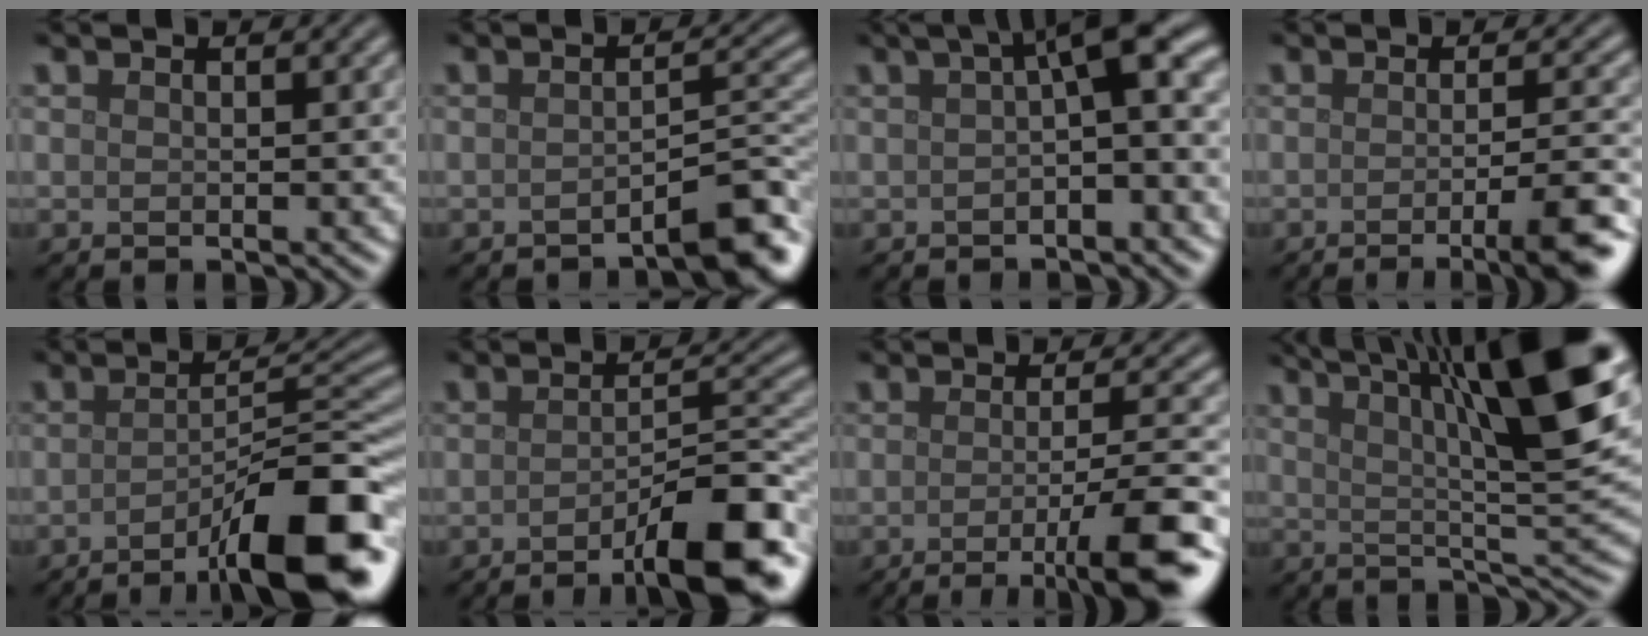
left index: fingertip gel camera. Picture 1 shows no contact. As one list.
[{"total": 4.1, "force": [-2.7, 0.7, 2.9], "torque": [-0.034, 0.015, -0.043]}, {"total": 6.4, "force": [1.1, 1.5, 6.1], "torque": [-0.067, 0.024, 0.003]}, {"total": 6.4, "force": [-2.5, 1.4, 5.7], "torque": [-0.072, -0.005, -0.038]}, {"total": 11.4, "force": [-5.9, 2.5, 9.5], "torque": [-0.117, 0.010, -0.091]}, {"total": 8.9, "force": [-4.6, 1.8, 7.4], "torque": [-0.094, 0.009, -0.073]}, {"total": 8.8, "force": [-3.4, 2.0, 7.9], "torque": [-0.100, -0.005, -0.051]}, {"total": 14.0, "force": [6.3, 3.0, 12.1], "torque": [-0.161, 0.014, 0.102]}]